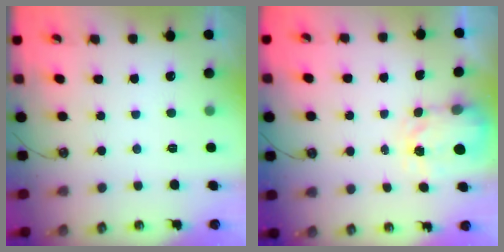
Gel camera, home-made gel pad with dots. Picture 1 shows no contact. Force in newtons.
{"total": 3.9, "press": 3.8, "slide": 0.5}